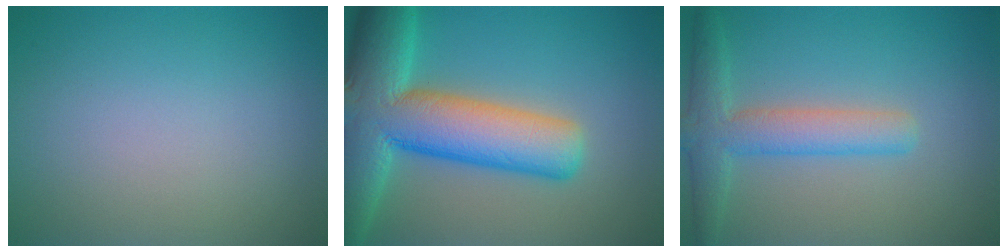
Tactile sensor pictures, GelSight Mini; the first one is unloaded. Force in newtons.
{"total": 13.1, "press": 13.1, "slide": 0.8}
{"total": 4.4, "press": 4.4, "slide": 0.3}